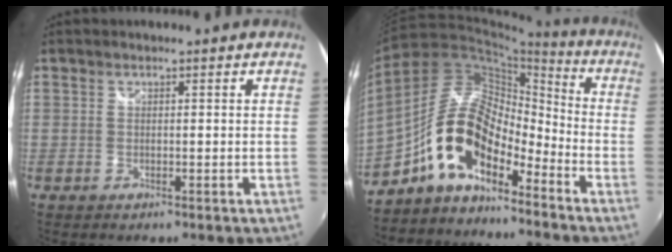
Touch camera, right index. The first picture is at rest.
{"total": 14.8, "force": [-9.2, 6.3, 9.7], "torque": [-0.186, 0.020, -0.185]}